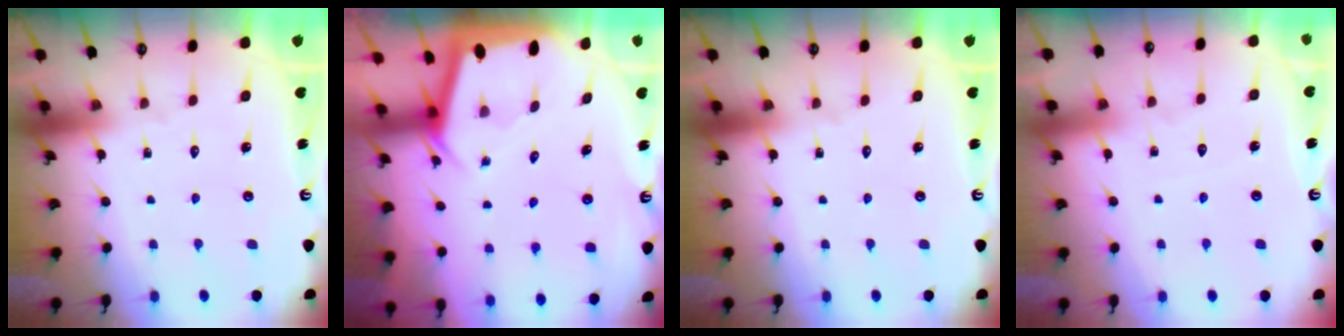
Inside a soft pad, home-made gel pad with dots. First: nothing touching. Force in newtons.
{"total": 2.4, "press": 2.4, "slide": 0.2}
{"total": 0.0}
{"total": 2.4, "press": 2.4, "slide": 0.3}